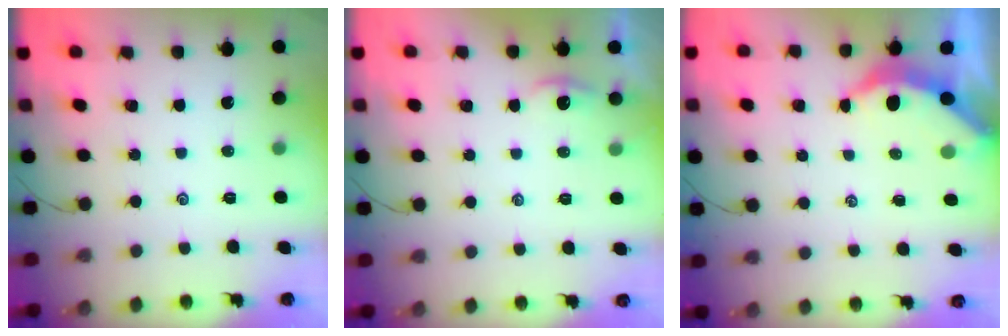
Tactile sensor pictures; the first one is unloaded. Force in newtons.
{"total": 2.0, "press": 2.0, "slide": 0.1}
{"total": 3.8, "press": 3.7, "slide": 0.4}